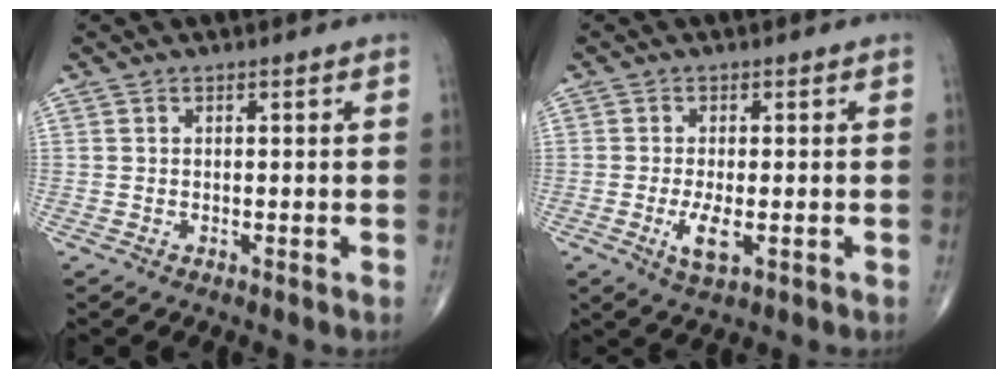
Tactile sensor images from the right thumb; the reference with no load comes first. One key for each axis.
{"total": 4.3, "fx": -1.1, "fy": 1.5, "fz": 3.9, "tx": -0.078, "ty": -0.010, "tz": -0.018}